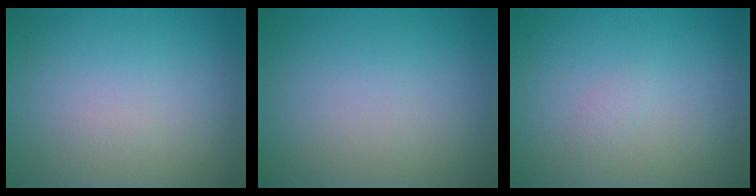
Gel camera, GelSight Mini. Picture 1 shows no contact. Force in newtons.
{"total": 0.0}
{"total": 0.5, "press": 0.5, "slide": 0.0}